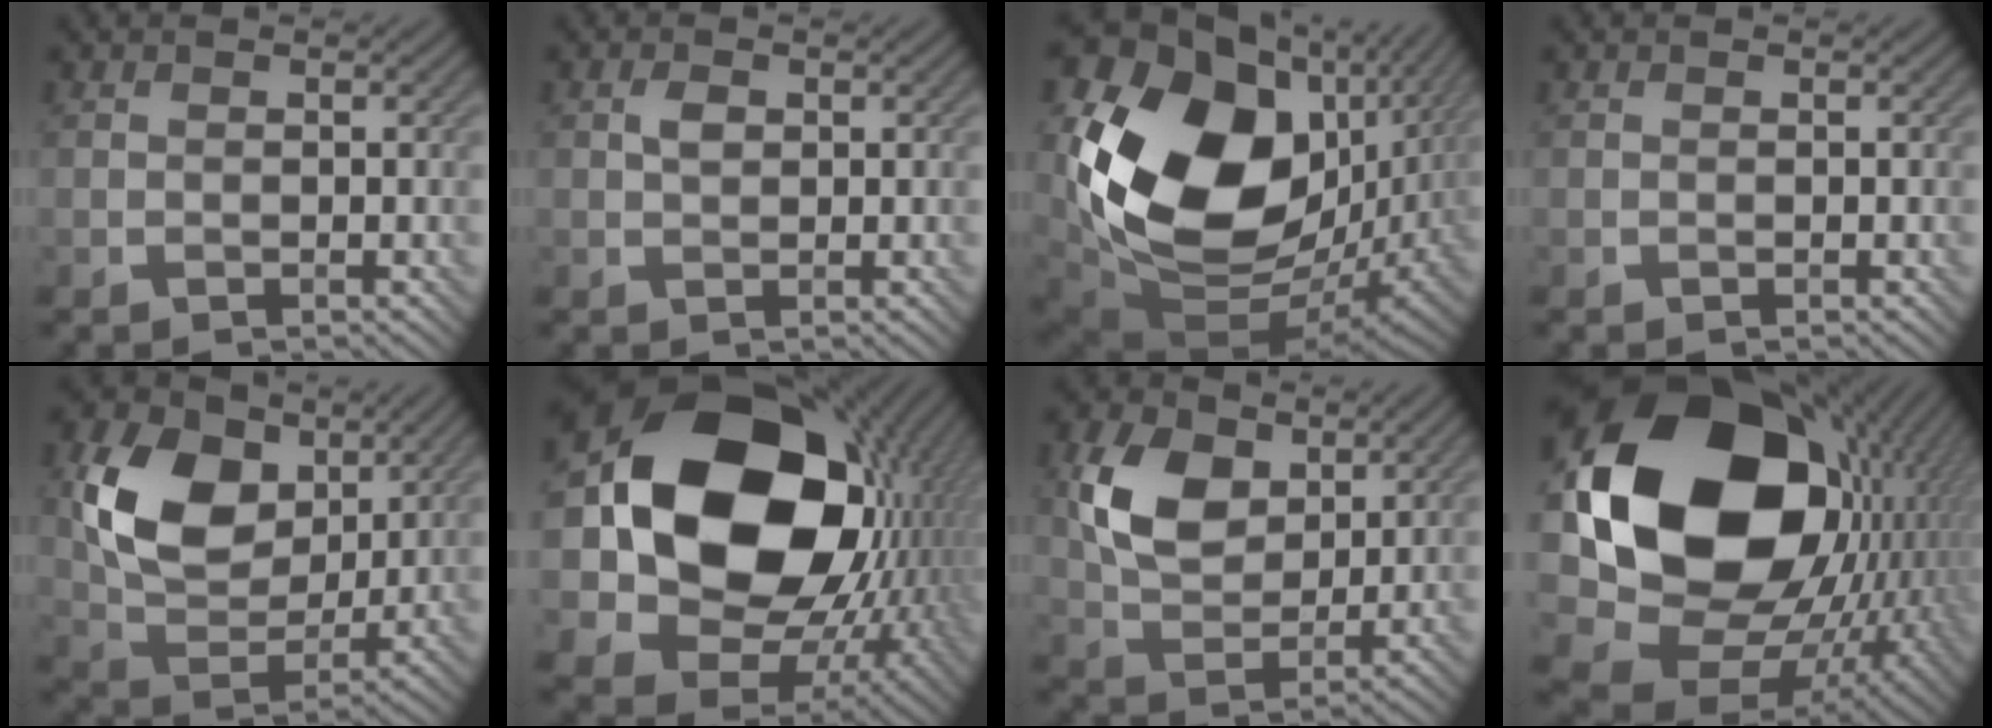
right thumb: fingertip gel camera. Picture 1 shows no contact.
{"total": 1.5, "force": [0.4, 1.0, 1.1], "torque": [-0.022, 0.002, 0.006]}
{"total": 20.4, "force": [3.7, 14.7, 13.6], "torque": [-0.305, -0.027, 0.099]}
{"total": 0.0}
{"total": 12.0, "force": [4.1, 8.3, 7.6], "torque": [-0.167, -0.001, 0.075]}
{"total": 21.7, "force": [2.9, 17.0, 13.3], "torque": [-0.295, -0.030, 0.088]}
{"total": 9.4, "force": [3.5, 6.2, 6.2], "torque": [-0.137, 0.000, 0.067]}
{"total": 22.2, "force": [2.9, 16.5, 14.6], "torque": [-0.350, -0.034, 0.088]}